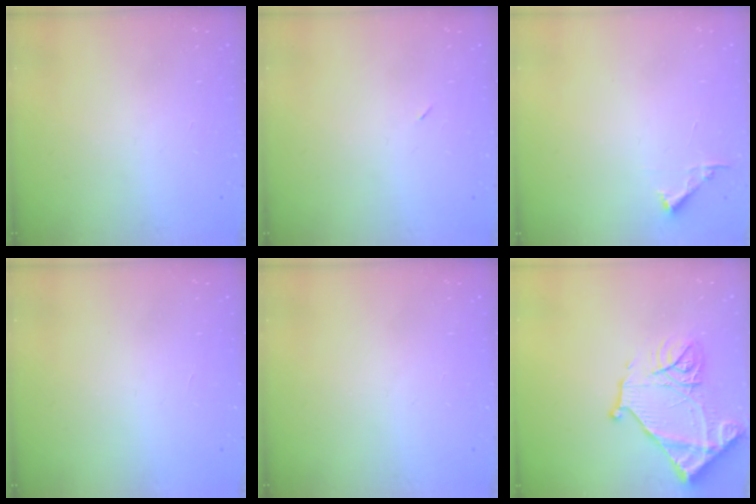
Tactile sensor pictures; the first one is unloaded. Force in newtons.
{"total": 2.2, "press": 1.8, "slide": 1.2}
{"total": 4.4, "press": 4.4, "slide": 0.4}
{"total": 1.6, "press": 1.6, "slide": 0.1}
{"total": 0.0}
{"total": 17.7, "press": 17.7, "slide": 1.5}